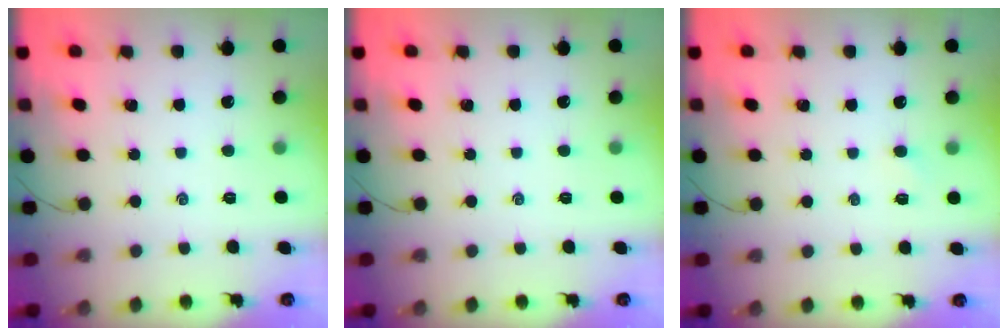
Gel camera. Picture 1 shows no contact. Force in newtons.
{"total": 0.0}
{"total": 1.4, "press": 1.3, "slide": 0.4}